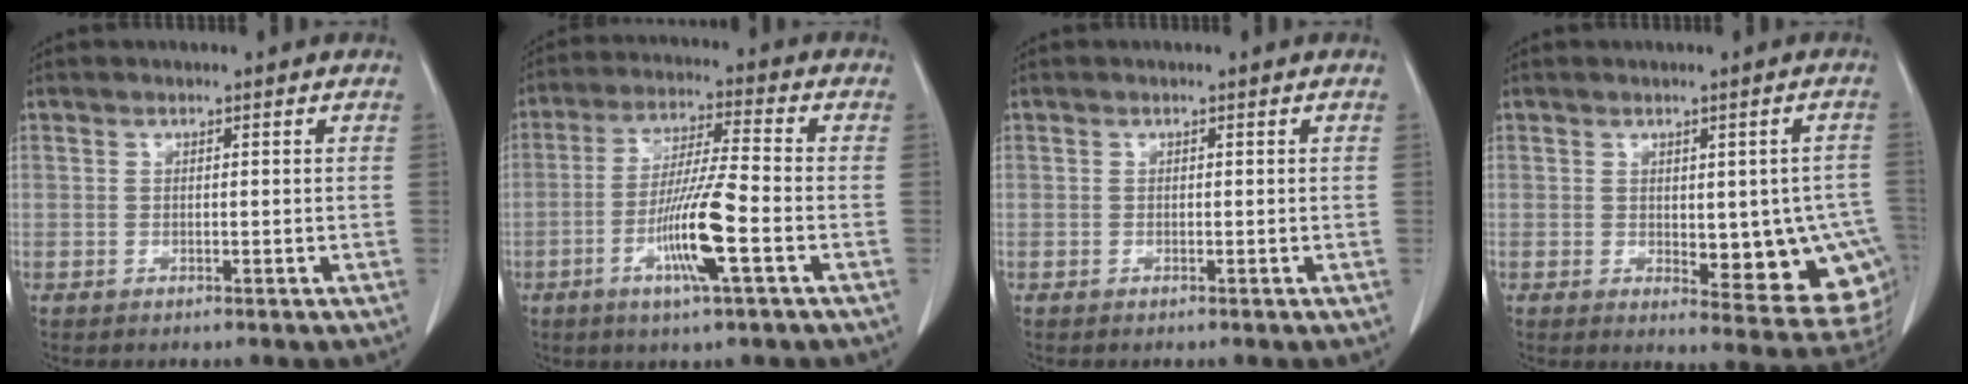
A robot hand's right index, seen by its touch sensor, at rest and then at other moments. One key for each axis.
{"total": 10.7, "fx": -3.7, "fy": 0.0, "fz": 10.0, "tx": -0.193, "ty": -0.012, "tz": -0.071}
{"total": 0.0}
{"total": 13.6, "fx": -2.2, "fy": 5.7, "fz": 12.1, "tx": -0.099, "ty": 0.006, "tz": -0.010}